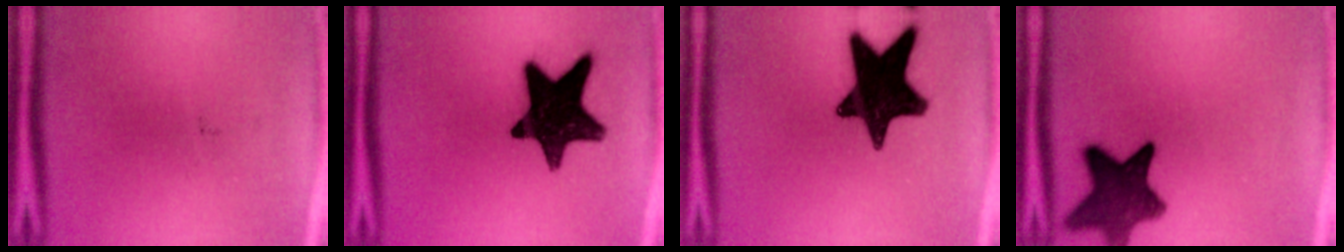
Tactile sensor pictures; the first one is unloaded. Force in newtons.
{"total": 16.6}
{"total": 18.1}
{"total": 11.5}